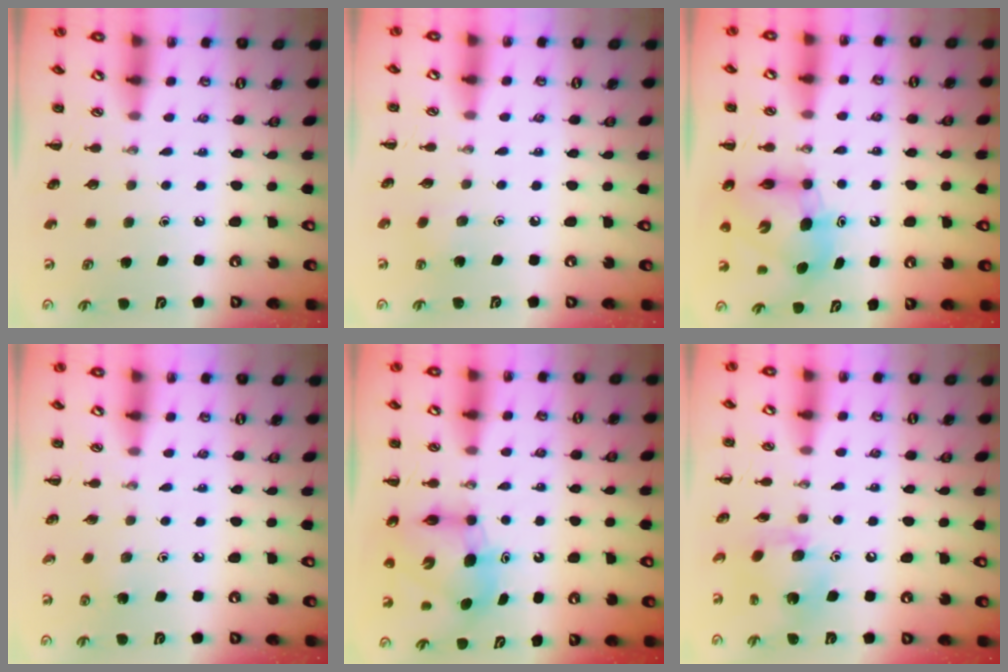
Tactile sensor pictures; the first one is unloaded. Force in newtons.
{"total": 2.4, "press": 2.4, "slide": 0.4}
{"total": 8.4, "press": 8.0, "slide": 2.5}
{"total": 2.7, "press": 2.6, "slide": 1.0}
{"total": 8.4, "press": 8.0, "slide": 2.5}
{"total": 8.5, "press": 8.5, "slide": 0.5}